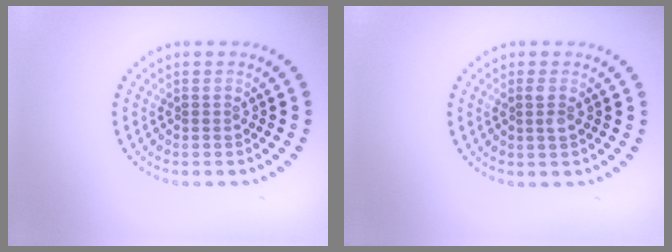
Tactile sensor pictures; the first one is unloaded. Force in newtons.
{"total": 1.0, "press": 1.0, "slide": 0.2}